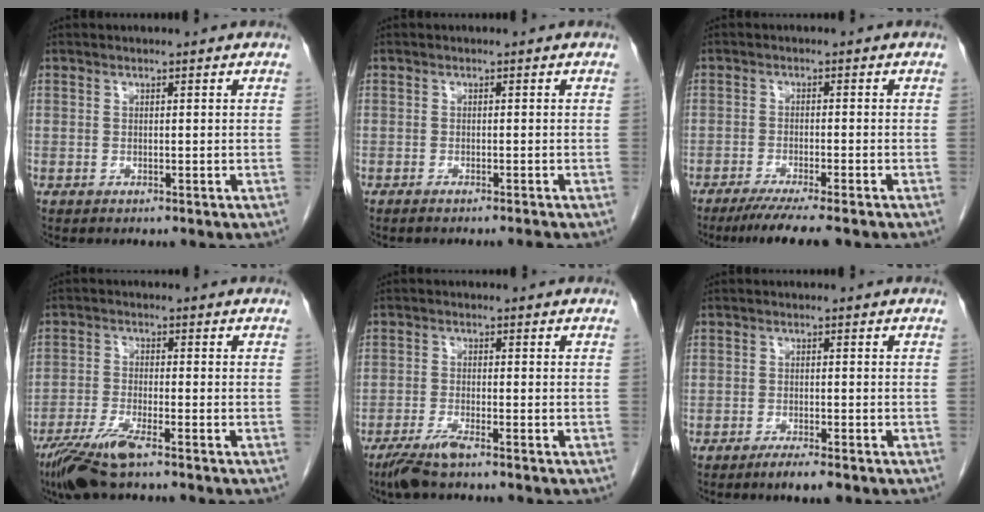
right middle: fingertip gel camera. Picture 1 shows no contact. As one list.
[{"total": 1.8, "force": [-1.6, -0.4, 0.7], "torque": [-0.009, 0.000, -0.024]}, {"total": 7.4, "force": [-5.9, -0.2, 4.4], "torque": [-0.064, -0.019, -0.091]}, {"total": 7.1, "force": [-5.0, 0.6, 5.1], "torque": [-0.106, -0.020, -0.096]}, {"total": 4.2, "force": [-3.2, 0.1, 2.8], "torque": [-0.063, -0.012, -0.064]}, {"total": 3.0, "force": [-2.2, 0.2, 2.1], "torque": [-0.040, -0.007, -0.036]}]